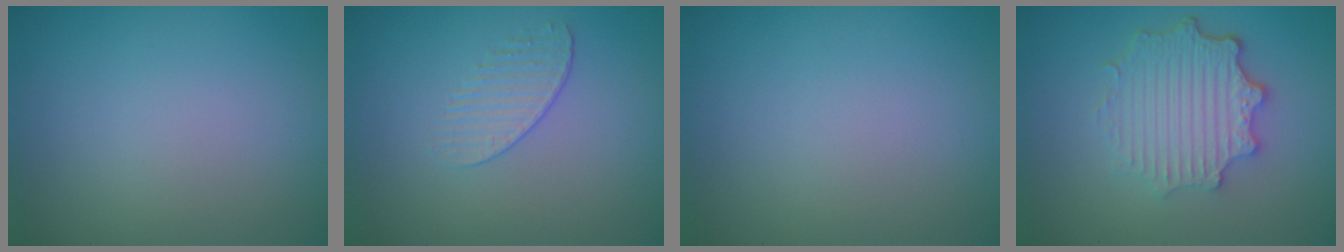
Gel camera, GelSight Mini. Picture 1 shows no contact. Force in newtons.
{"total": 1.2, "press": 0.6, "slide": 1.0}
{"total": 0.0}
{"total": 4.8, "press": 3.7, "slide": 3.0}